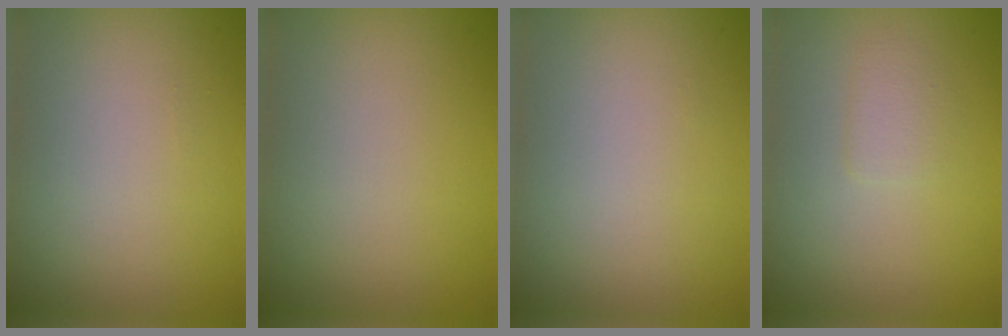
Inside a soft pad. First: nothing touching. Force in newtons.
{"total": 0.0}
{"total": 0.0}
{"total": 1.3, "press": 1.3, "slide": 0.1}